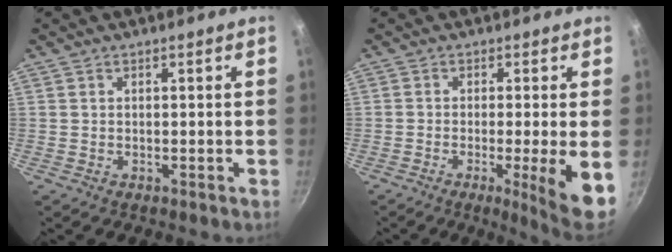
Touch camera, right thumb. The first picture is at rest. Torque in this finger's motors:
{"motor_torque": [1.04, 1.69, 0.07, 0.03, 0.05]}